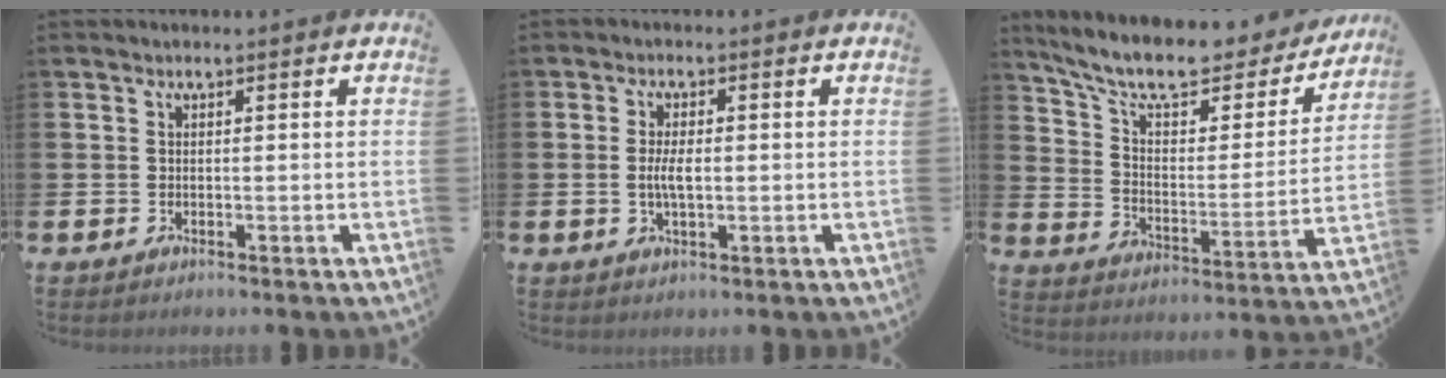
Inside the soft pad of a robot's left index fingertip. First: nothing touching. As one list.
[{"total": 3.5, "force": [-0.1, 1.4, 3.2], "torque": [-0.065, -0.001, -0.006]}, {"total": 10.9, "force": [9.3, 3.1, 4.8], "torque": [-0.121, -0.058, 0.155]}]